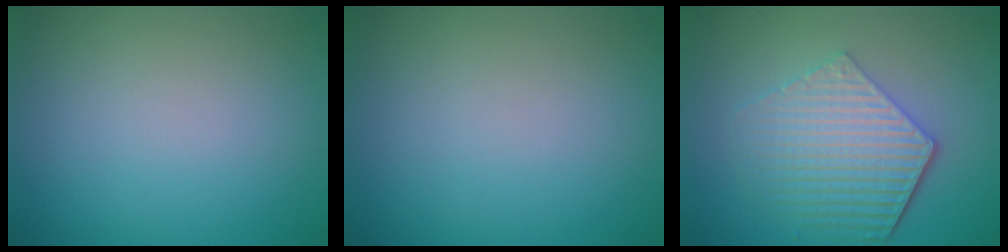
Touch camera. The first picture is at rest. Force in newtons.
{"total": 0.0}
{"total": 6.1, "press": 4.5, "slide": 4.1}